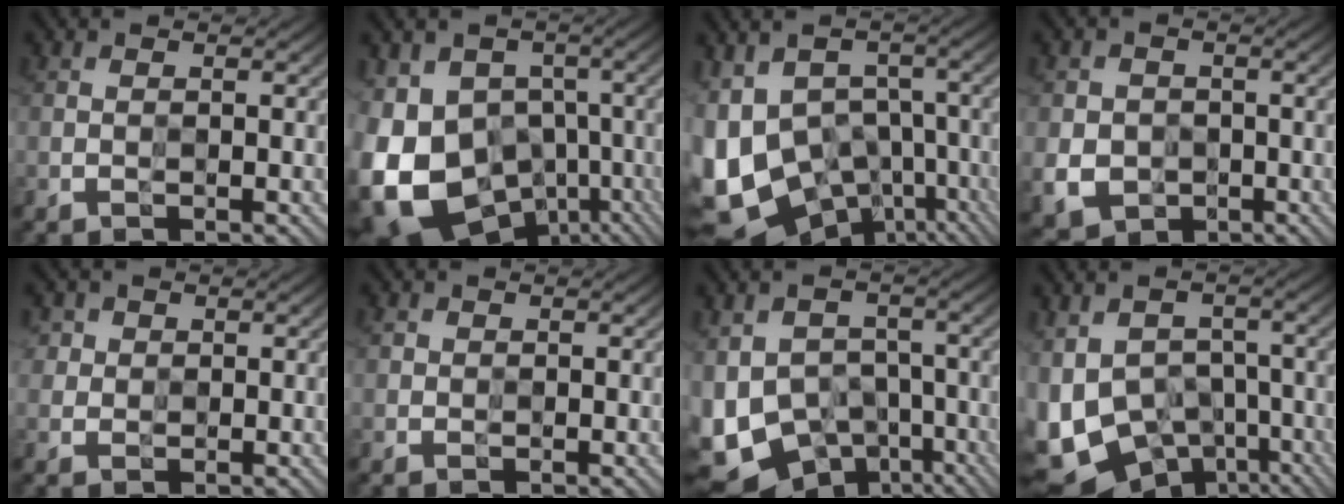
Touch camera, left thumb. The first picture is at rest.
{"total": 17.7, "force": [-6.2, 12.7, 10.7], "torque": [-0.254, -0.018, -0.097]}
{"total": 14.6, "force": [-4.4, 10.3, 9.3], "torque": [-0.223, -0.014, -0.039]}
{"total": 5.3, "force": [-1.3, 4.7, 2.1], "torque": [-0.055, -0.019, -0.032]}
{"total": 2.3, "force": [1.0, 2.0, 0.5], "torque": [-0.016, -0.004, 0.022]}
{"total": 0.8, "force": [0.3, 0.7, 0.1], "torque": [-0.001, 0.000, 0.006]}
{"total": 12.5, "force": [-5.5, 9.3, 6.1], "torque": [-0.161, -0.023, -0.073]}
{"total": 11.9, "force": [-3.9, 9.0, 6.8], "torque": [-0.177, -0.024, -0.037]}